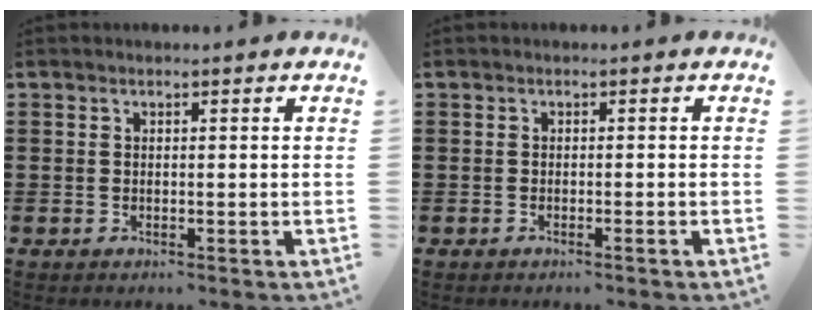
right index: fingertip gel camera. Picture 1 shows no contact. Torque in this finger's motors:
{"motor_torque": [-0.26, 0.11, 0.05, 0.00]}